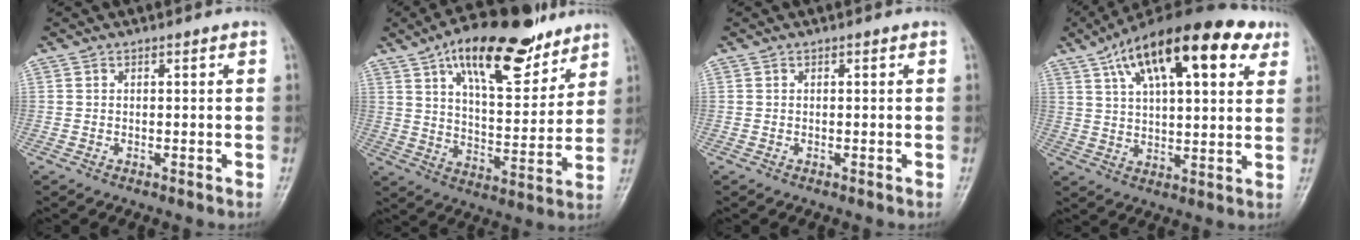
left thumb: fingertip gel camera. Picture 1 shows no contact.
{"total": 20.3, "force": [12.9, 8.2, 13.3], "torque": [-0.171, -0.053, 0.212]}
{"total": 0.0}
{"total": 21.9, "force": [11.1, 8.8, 16.7], "torque": [-0.245, 0.000, 0.172]}